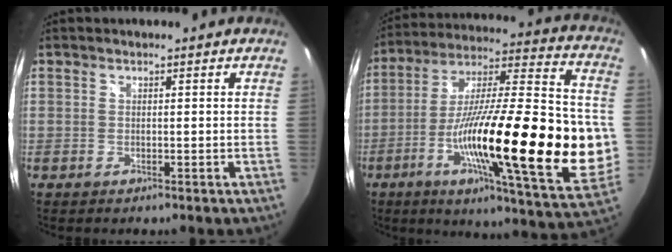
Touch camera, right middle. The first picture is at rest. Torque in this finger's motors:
{"motor_torque": [2.14, 0.00, 1.05, 0.21]}